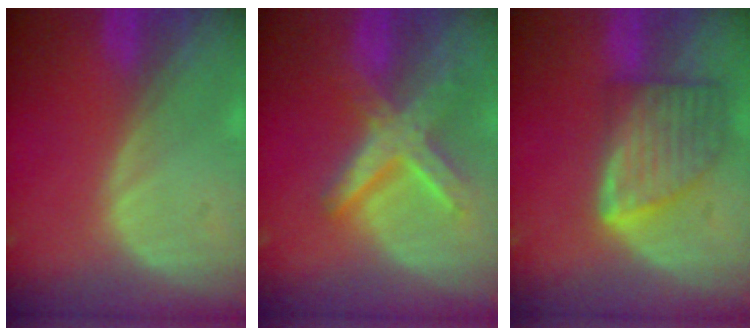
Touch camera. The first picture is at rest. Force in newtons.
{"total": 8.5, "press": 7.3, "slide": 4.2}
{"total": 8.2, "press": 7.3, "slide": 3.6}